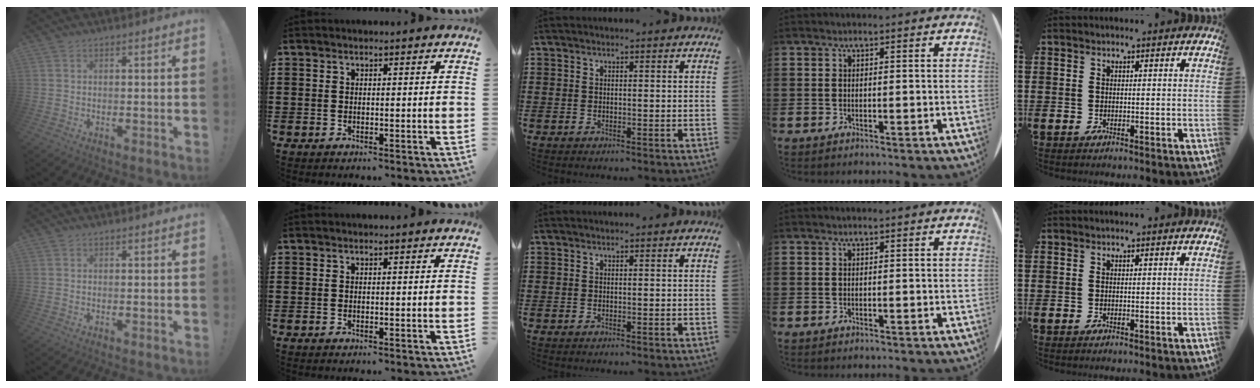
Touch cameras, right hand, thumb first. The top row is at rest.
{}